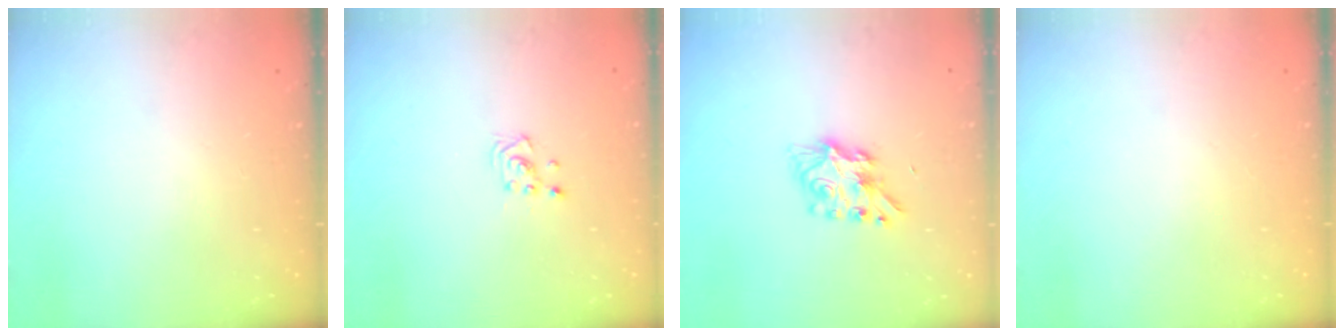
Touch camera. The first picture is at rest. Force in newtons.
{"total": 2.8, "press": 2.8, "slide": 0.3}
{"total": 7.2, "press": 7.2, "slide": 0.2}
{"total": 0.0}